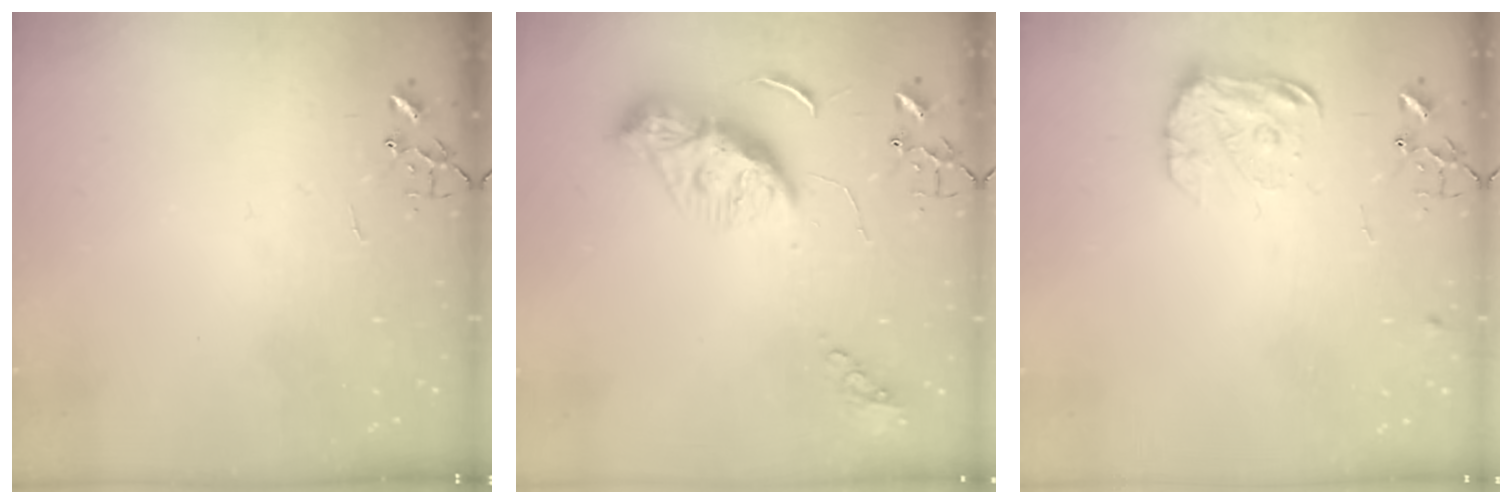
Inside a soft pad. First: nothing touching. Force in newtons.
{"total": 9.9, "press": 9.8, "slide": 1.1}
{"total": 11.5, "press": 11.5, "slide": 0.6}